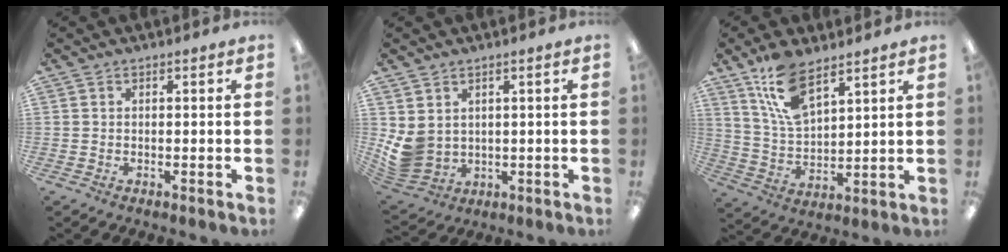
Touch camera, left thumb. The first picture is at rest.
{"total": 5.8, "force": [1.7, 4.9, 2.7], "torque": [-0.080, -0.016, 0.036]}
{"total": 12.1, "force": [8.2, 5.1, 7.3], "torque": [-0.152, -0.029, 0.155]}